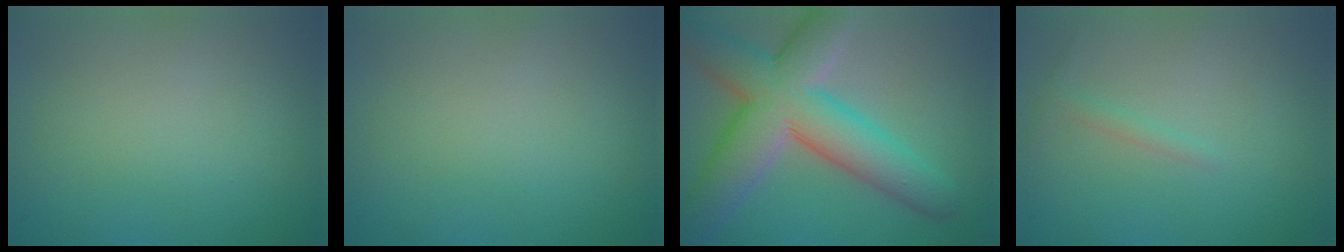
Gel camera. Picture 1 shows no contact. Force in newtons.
{"total": 0.0}
{"total": 10.9, "press": 10.9, "slide": 0.6}
{"total": 0.9, "press": 0.9, "slide": 0.1}